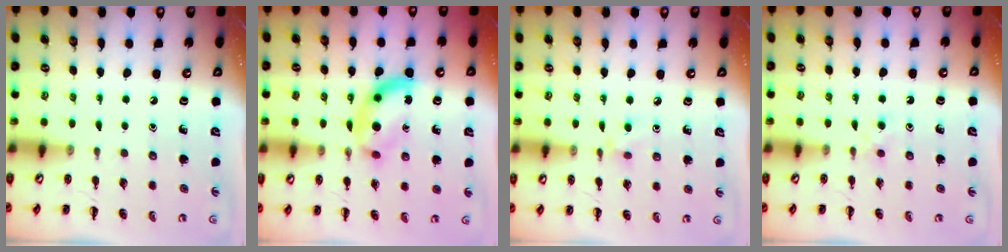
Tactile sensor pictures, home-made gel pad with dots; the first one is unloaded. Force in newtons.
{"total": 9.5, "press": 9.5, "slide": 0.7}
{"total": 4.4, "press": 4.0, "slide": 1.8}
{"total": 2.6, "press": 2.4, "slide": 1.0}